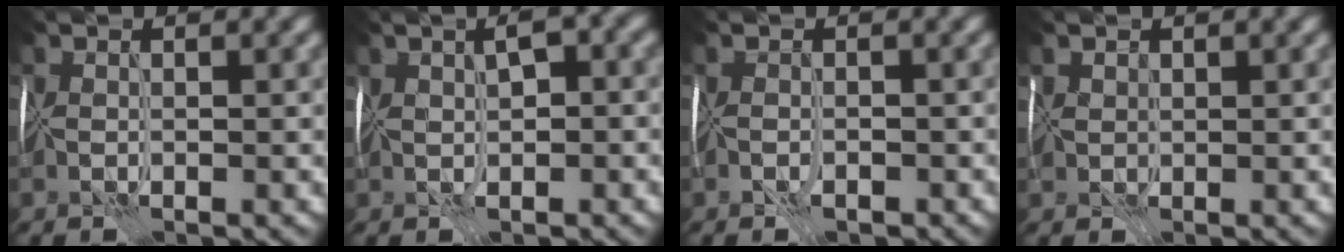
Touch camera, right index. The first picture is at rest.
{"total": 3.1, "force": [0.9, 1.5, 2.6], "torque": [-0.034, 0.013, 0.020]}
{"total": 1.8, "force": [-1.2, 1.0, 0.9], "torque": [-0.008, 0.003, -0.017]}
{"total": 1.8, "force": [1.0, 1.4, 0.6], "torque": [-0.006, 0.004, 0.017]}